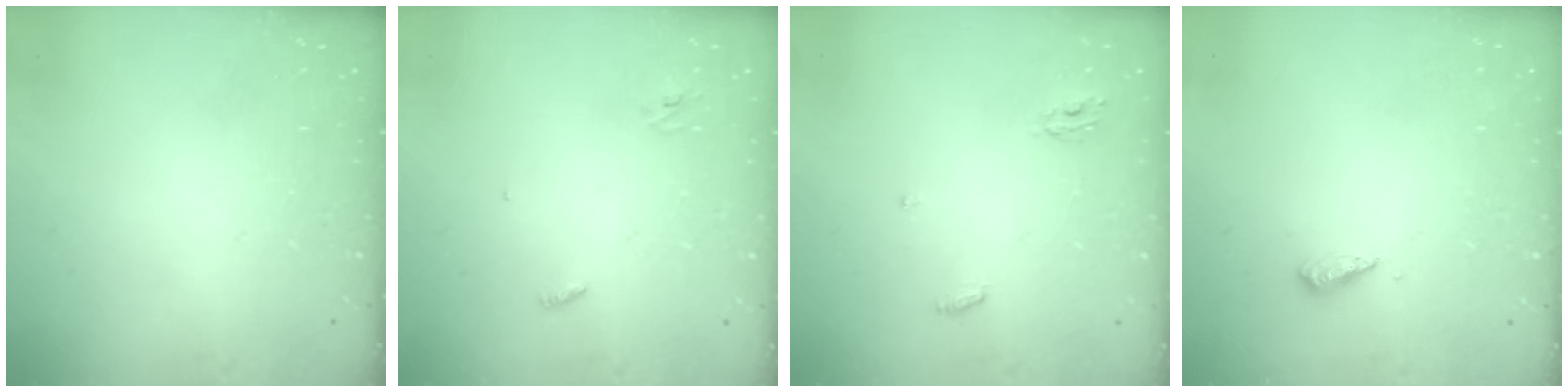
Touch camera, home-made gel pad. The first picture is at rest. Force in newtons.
{"total": 2.8, "press": 2.8, "slide": 0.3}
{"total": 4.1, "press": 4.1, "slide": 0.2}
{"total": 2.8, "press": 2.8, "slide": 0.7}